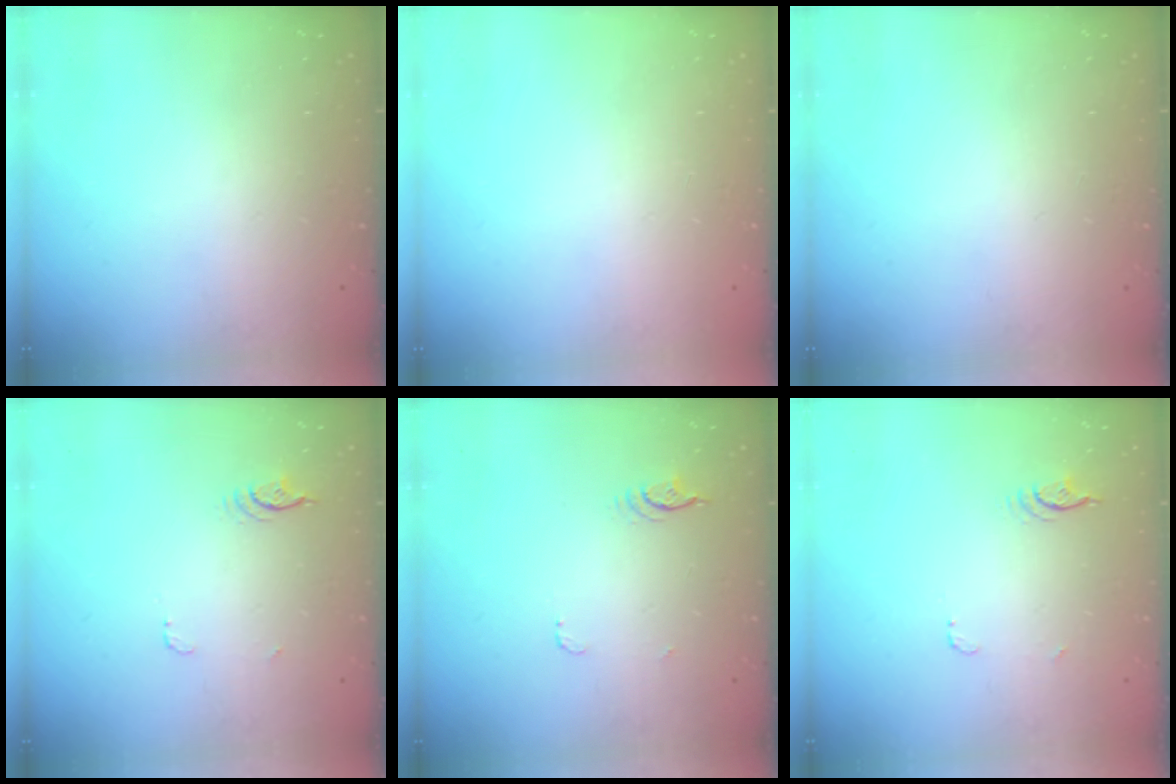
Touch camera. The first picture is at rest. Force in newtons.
{"total": 0.0}
{"total": 0.0}
{"total": 3.9, "press": 3.6, "slide": 1.7}
{"total": 3.8, "press": 3.4, "slide": 1.6}
{"total": 3.9, "press": 3.5, "slide": 1.7}